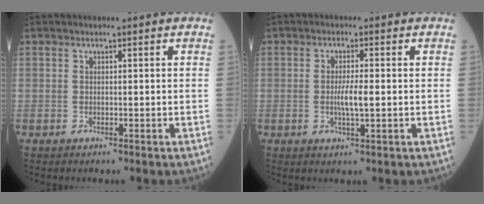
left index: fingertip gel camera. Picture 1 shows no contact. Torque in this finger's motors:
{"motor_torque": [0.67, 0.09, 0.10, 0.04]}